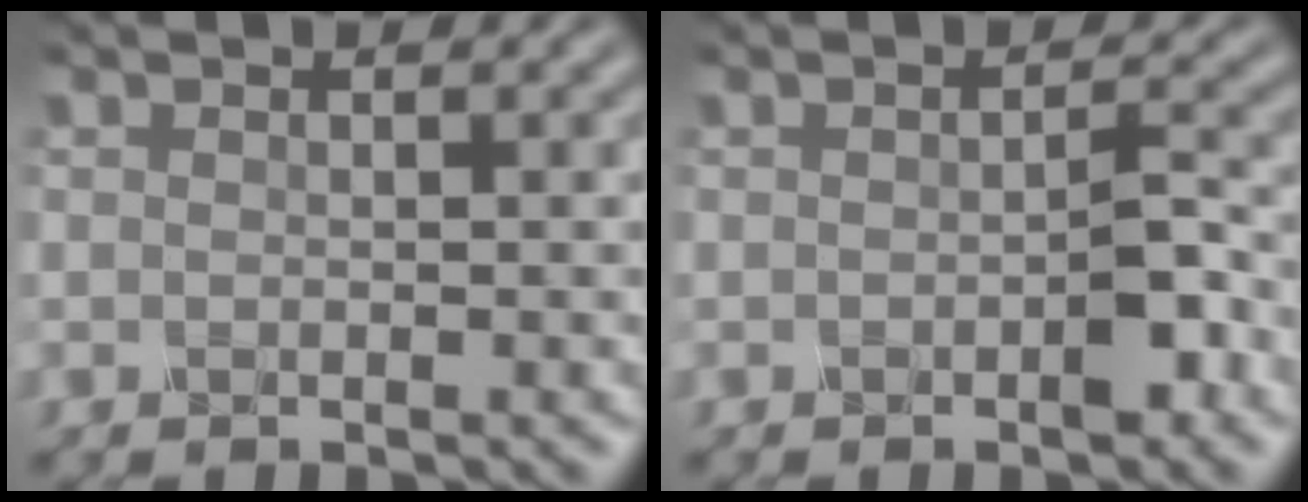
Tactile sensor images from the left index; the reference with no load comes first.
{"total": 1.9, "force": [-0.9, 0.4, 1.7], "torque": [-0.031, 0.007, -0.017]}